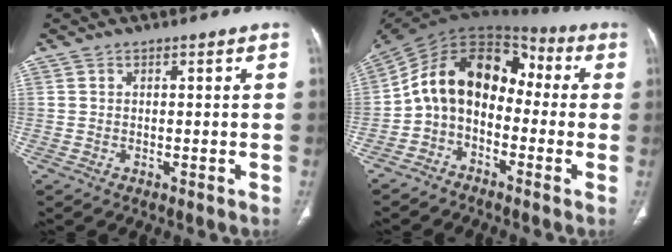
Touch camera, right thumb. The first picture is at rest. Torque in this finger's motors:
{"motor_torque": [2.51, 2.50, 1.93, -0.57, 0.21]}